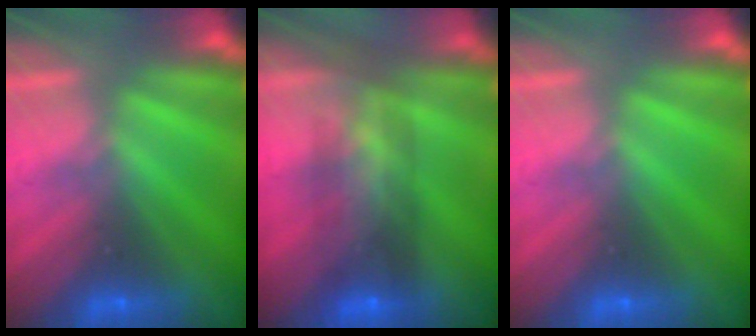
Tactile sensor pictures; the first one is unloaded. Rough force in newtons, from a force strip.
{"total": 6.9}
{"total": 0.0}